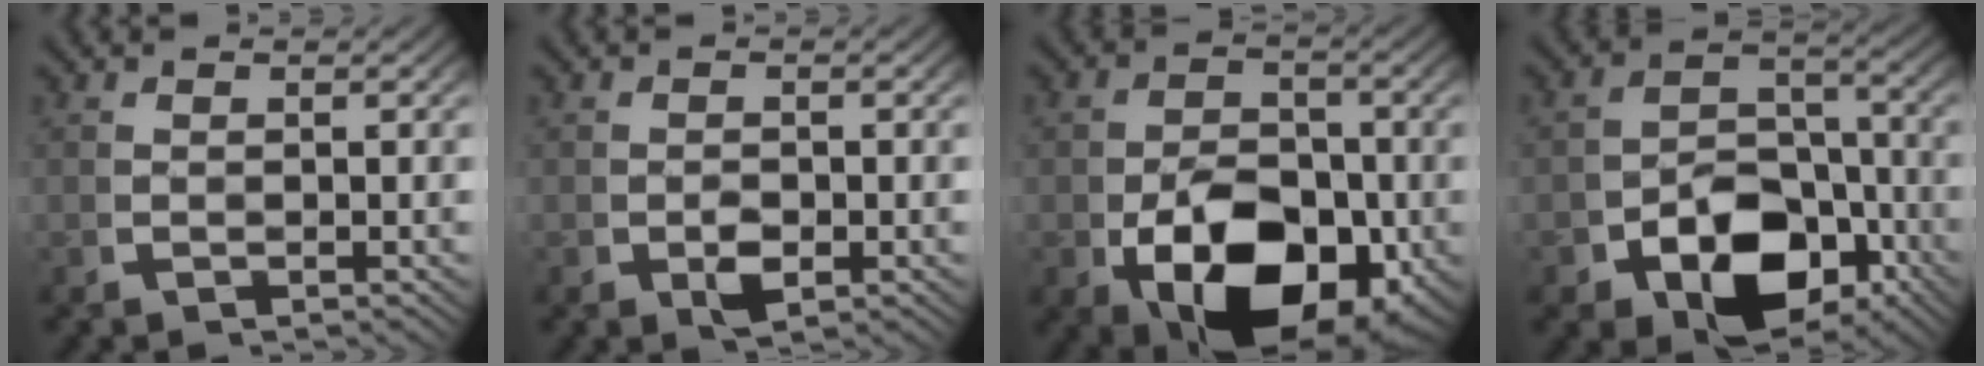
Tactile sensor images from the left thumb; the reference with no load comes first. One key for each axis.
{"total": 2.0, "fx": -0.5, "fy": 1.5, "fz": 1.3, "tx": -0.021, "ty": -0.012, "tz": -0.004}
{"total": 14.9, "fx": -3.6, "fy": 9.9, "fz": 10.6, "tx": -0.187, "ty": -0.070, "tz": -0.024}
{"total": 10.2, "fx": -3.6, "fy": 7.1, "fz": 6.4, "tx": -0.109, "ty": -0.048, "tz": -0.038}